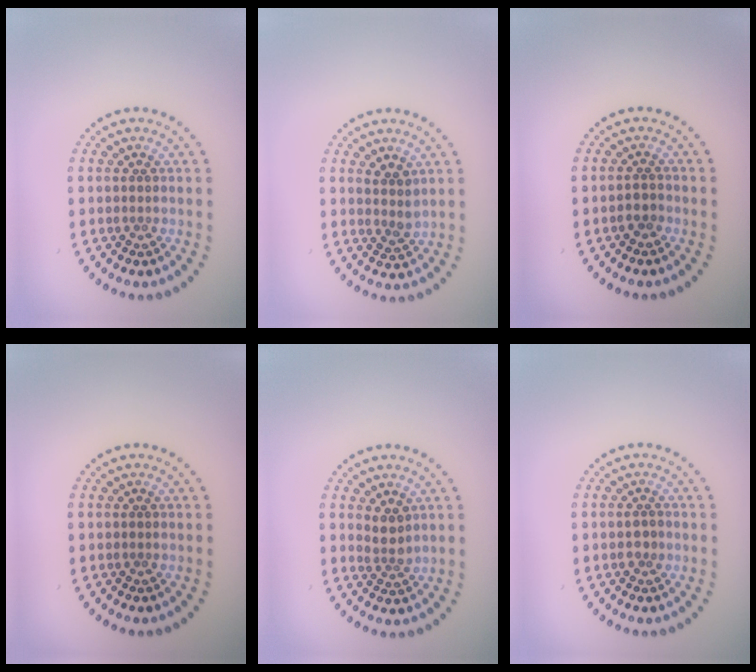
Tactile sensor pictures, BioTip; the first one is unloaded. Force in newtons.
{"total": 1.8, "press": 1.5, "slide": 1.1}
{"total": 1.1, "press": 1.0, "slide": 0.5}
{"total": 0.0}
{"total": 1.9, "press": 1.4, "slide": 1.2}
{"total": 1.1, "press": 1.1, "slide": 0.2}